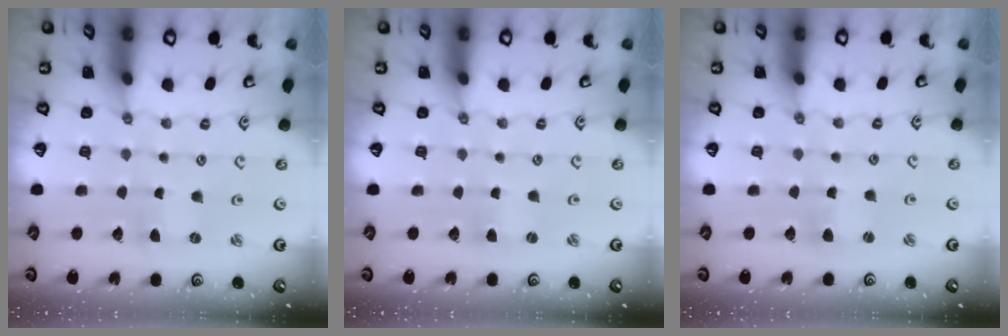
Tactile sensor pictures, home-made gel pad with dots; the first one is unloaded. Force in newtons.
{"total": 0.0}
{"total": 2.5, "press": 2.5, "slide": 0.3}